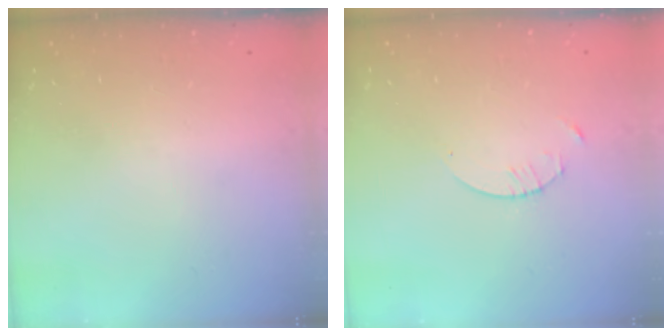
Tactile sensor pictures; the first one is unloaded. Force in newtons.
{"total": 1.3, "press": 1.3, "slide": 0.2}